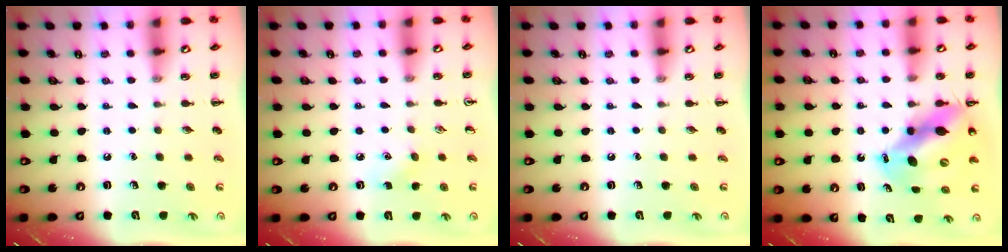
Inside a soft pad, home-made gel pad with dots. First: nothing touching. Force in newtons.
{"total": 4.4, "press": 4.2, "slide": 1.2}
{"total": 0.0}
{"total": 10.4, "press": 10.1, "slide": 2.6}